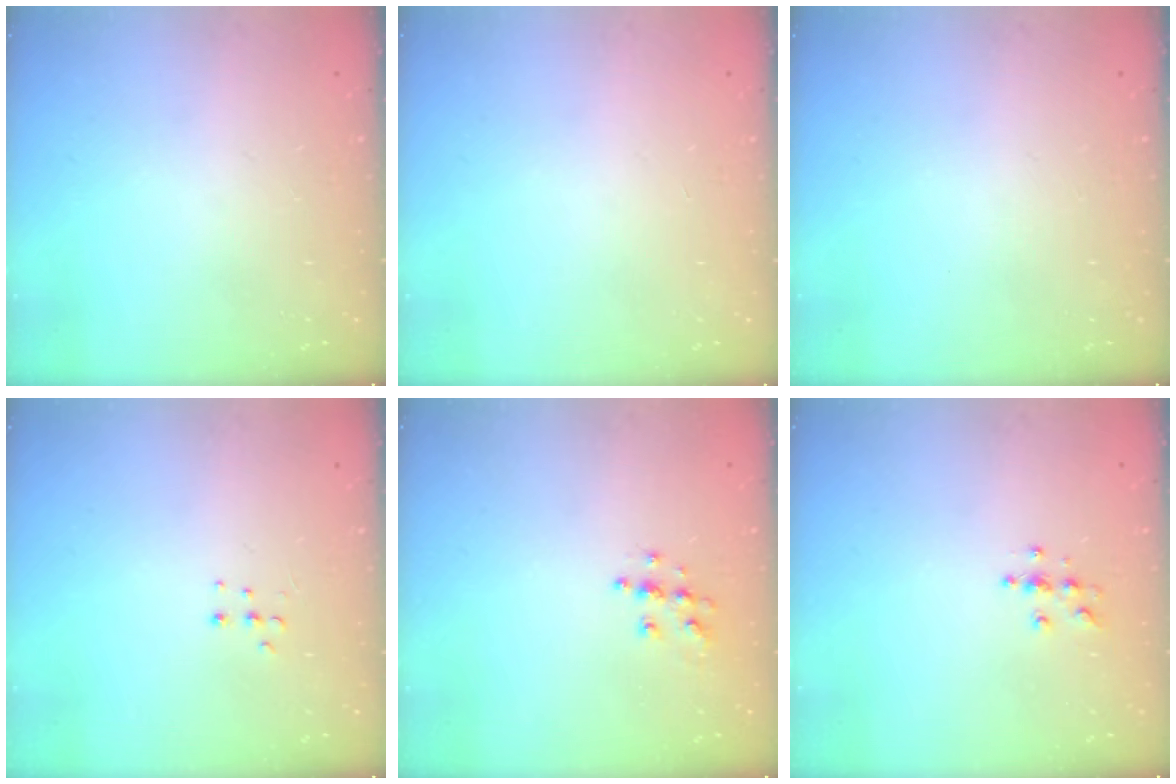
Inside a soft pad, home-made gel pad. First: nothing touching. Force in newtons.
{"total": 0.0}
{"total": 0.0}
{"total": 4.2, "press": 4.1, "slide": 0.9}
{"total": 6.2, "press": 6.2, "slide": 0.2}
{"total": 4.5, "press": 4.5, "slide": 0.3}